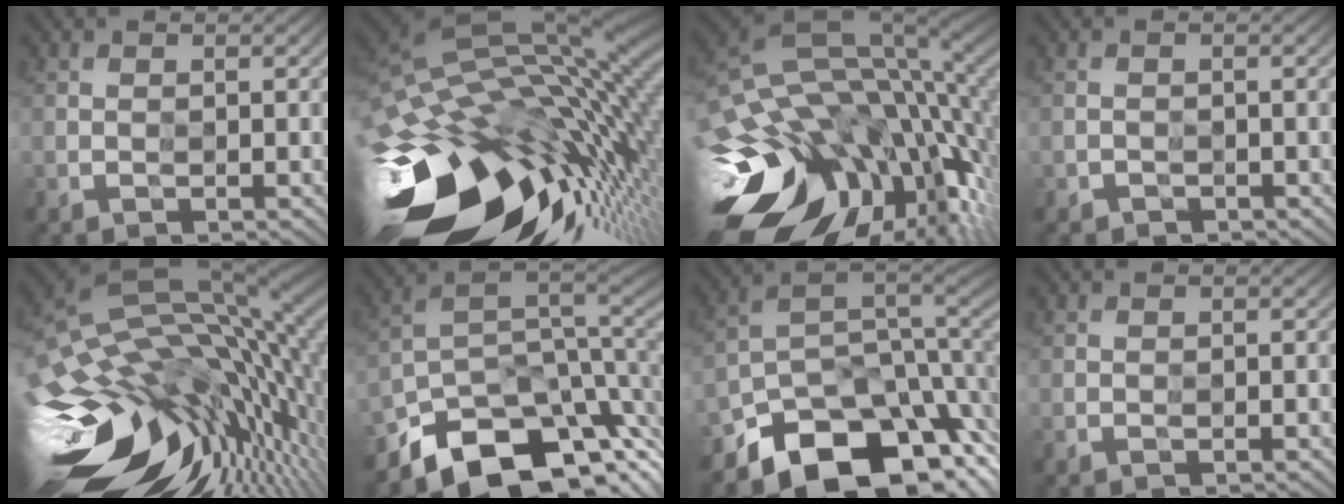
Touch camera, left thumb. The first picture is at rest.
{"total": 18.2, "force": [-6.1, 10.7, 13.4], "torque": [-0.261, -0.020, -0.076]}
{"total": 18.7, "force": [-5.5, 11.9, 13.3], "torque": [-0.292, -0.036, -0.068]}
{"total": 0.9, "force": [-0.2, 0.5, -0.7], "torque": [0.015, -0.001, -0.005]}
{"total": 17.8, "force": [-3.8, 10.0, 14.2], "torque": [-0.279, -0.023, -0.055]}
{"total": 11.1, "force": [-6.0, 7.2, 6.0], "torque": [-0.114, -0.021, -0.092]}
{"total": 13.9, "force": [-9.1, 8.4, 6.3], "torque": [-0.115, -0.029, -0.138]}
{"total": 0.0}